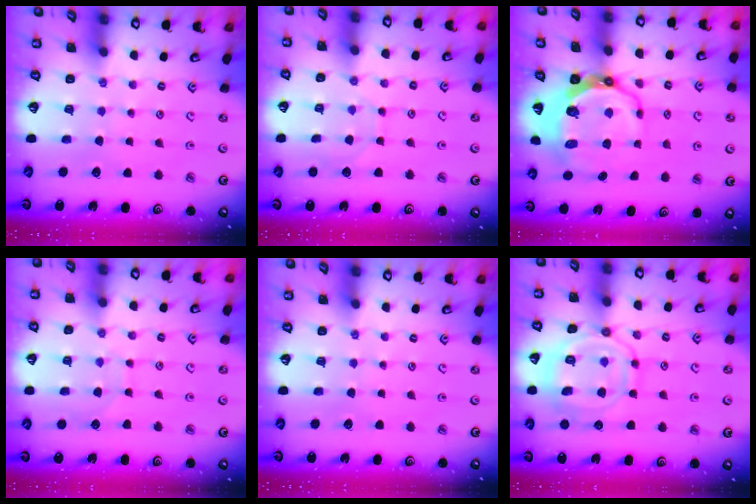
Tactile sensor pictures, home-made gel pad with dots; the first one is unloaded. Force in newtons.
{"total": 5.0, "press": 4.9, "slide": 0.5}
{"total": 11.1, "press": 10.3, "slide": 4.2}
{"total": 6.1, "press": 6.1, "slide": 0.6}
{"total": 0.0}
{"total": 14.5, "press": 14.5, "slide": 1.4}